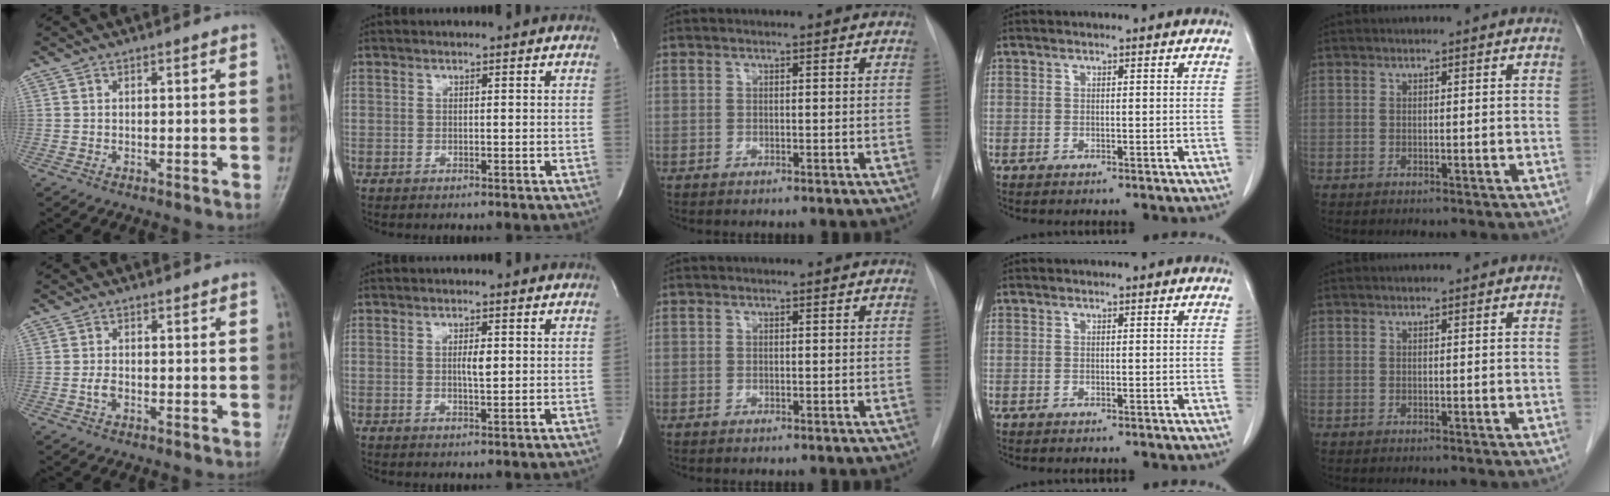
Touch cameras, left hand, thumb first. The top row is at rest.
{"thumb": {"total": 1.6, "force": [-0.3, 1.0, 1.2], "torque": [-0.021, 0.000, -0.007]}, "index": {"total": 2.0, "force": [0.2, 0.4, 1.9], "torque": [-0.036, -0.003, 0.004]}}